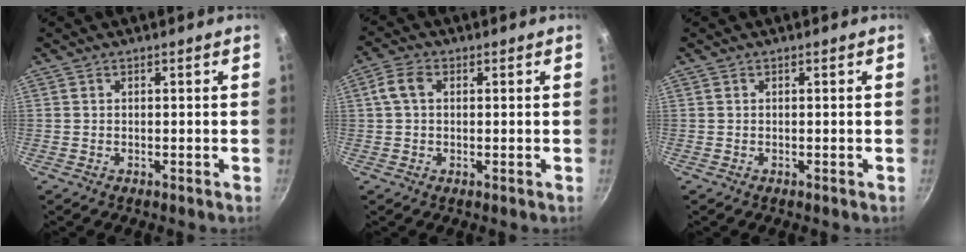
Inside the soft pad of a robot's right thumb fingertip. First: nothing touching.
{"total": 4.1, "force": [0.9, 2.6, 3.0], "torque": [-0.066, 0.014, 0.012]}
{"total": 0.0}